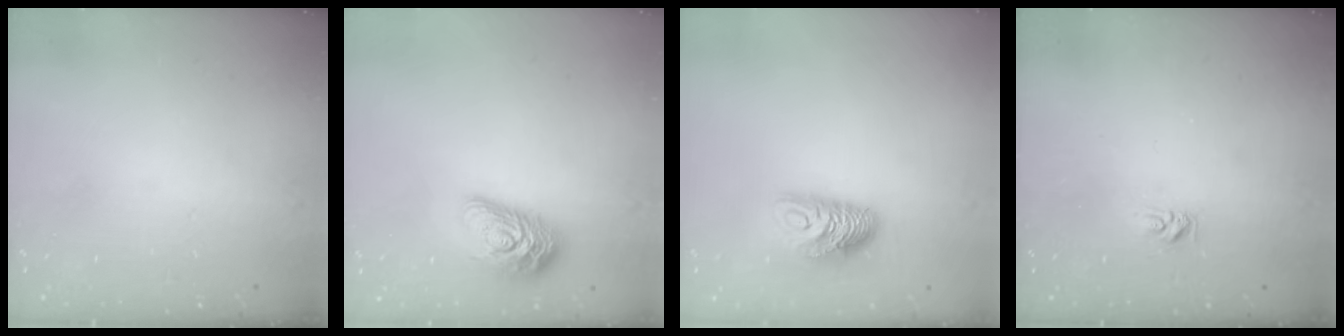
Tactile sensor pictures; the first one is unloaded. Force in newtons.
{"total": 13.3, "press": 13.3, "slide": 0.6}
{"total": 9.3, "press": 9.3, "slide": 0.3}
{"total": 3.6, "press": 3.5, "slide": 0.4}